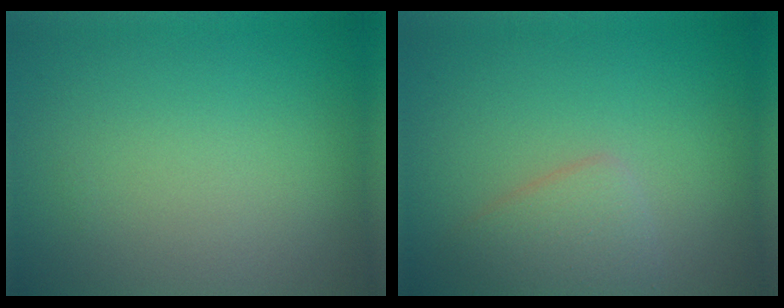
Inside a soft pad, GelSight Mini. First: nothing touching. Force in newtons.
{"total": 2.4, "press": 2.4, "slide": 0.1}